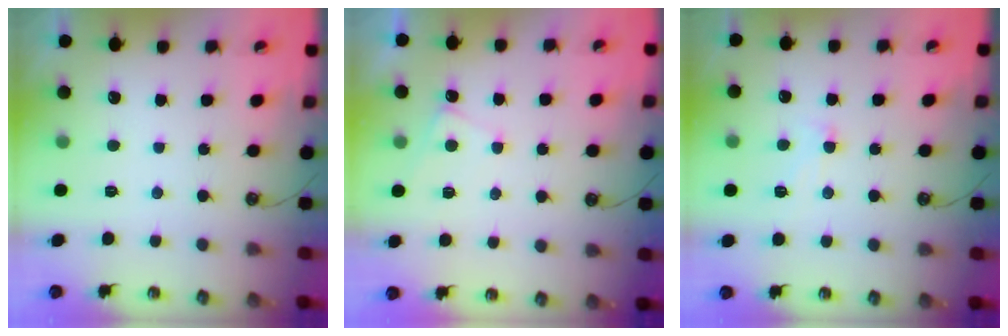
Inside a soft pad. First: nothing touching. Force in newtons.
{"total": 4.0, "press": 4.0, "slide": 0.4}
{"total": 5.1, "press": 5.1, "slide": 0.6}